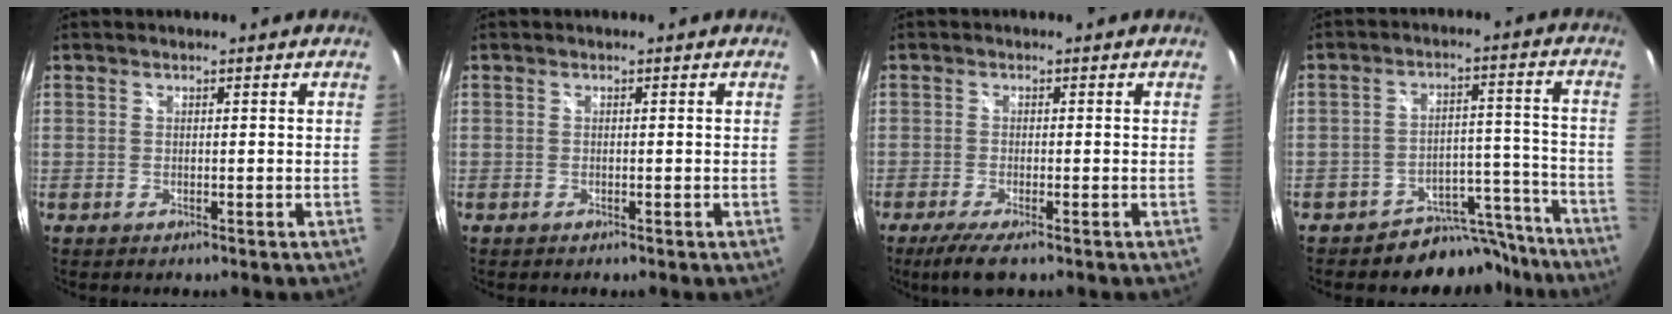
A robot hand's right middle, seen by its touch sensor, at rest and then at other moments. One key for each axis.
{"total": 0.8, "fx": -0.6, "fy": 0.3, "fz": 0.2, "tx": -0.005, "ty": -0.002, "tz": -0.009}
{"total": 5.2, "fx": -3.5, "fy": 0.8, "fz": 3.8, "tx": -0.082, "ty": -0.022, "tz": -0.061}
{"total": 10.2, "fx": -9.0, "fy": 4.7, "fz": 0.8, "tx": 0.001, "ty": 0.050, "tz": -0.115}